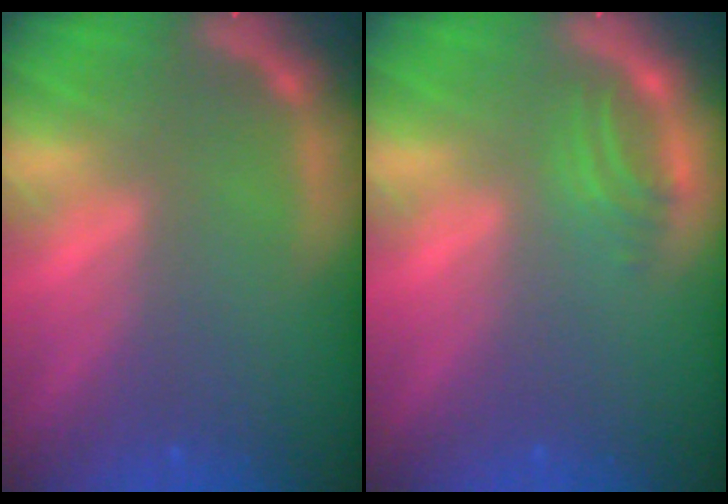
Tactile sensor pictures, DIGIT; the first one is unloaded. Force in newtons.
{"total": 2.0}